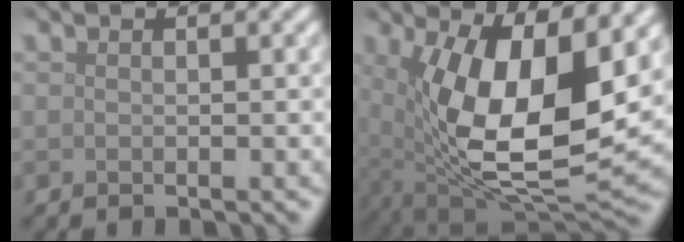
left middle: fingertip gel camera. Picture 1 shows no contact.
{"total": 14.8, "force": [2.9, 6.3, 13.1], "torque": [-0.224, -0.018, 0.053]}